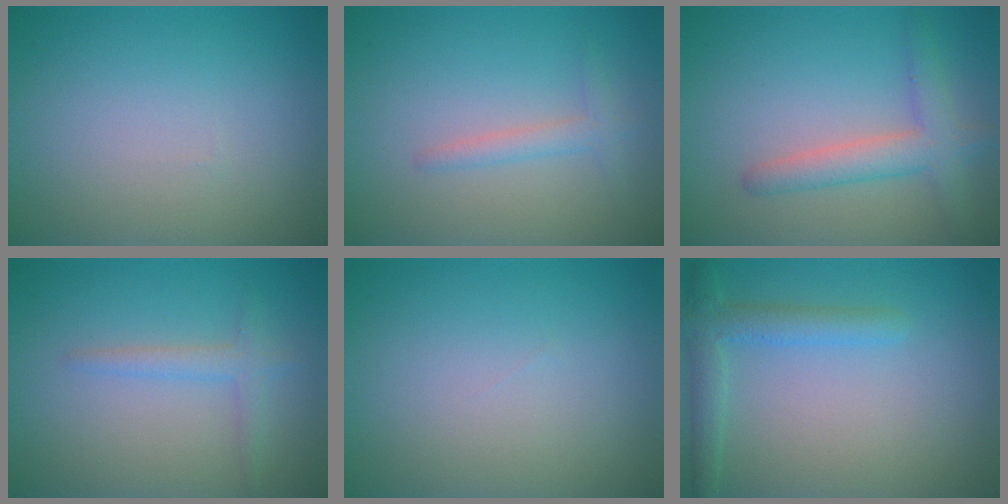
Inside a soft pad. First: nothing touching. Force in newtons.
{"total": 1.6, "press": 1.6, "slide": 0.1}
{"total": 3.5, "press": 3.5, "slide": 0.2}
{"total": 1.7, "press": 1.7, "slide": 0.1}
{"total": 0.0}
{"total": 2.8, "press": 2.8, "slide": 0.2}